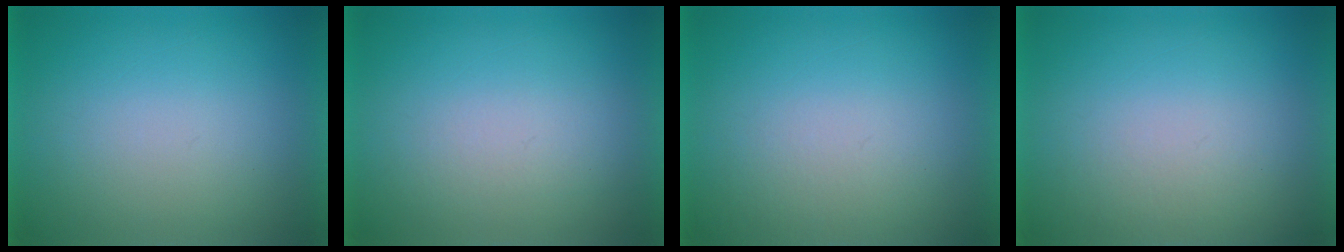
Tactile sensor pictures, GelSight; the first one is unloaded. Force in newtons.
{"total": 1.4}
{"total": 1.8}
{"total": 1.9}